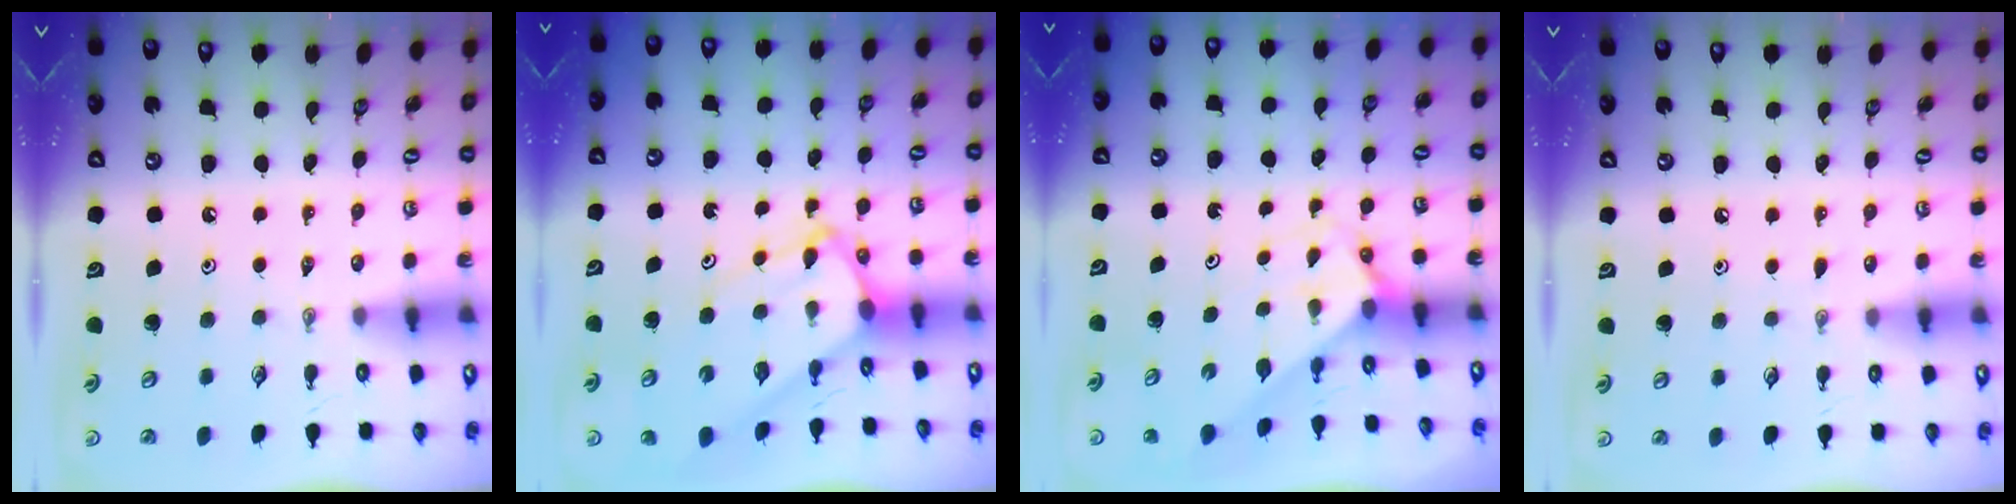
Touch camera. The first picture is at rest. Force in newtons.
{"total": 7.6, "press": 7.5, "slide": 0.8}
{"total": 2.7, "press": 2.7, "slide": 0.2}
{"total": 2.4, "press": 2.4, "slide": 0.4}